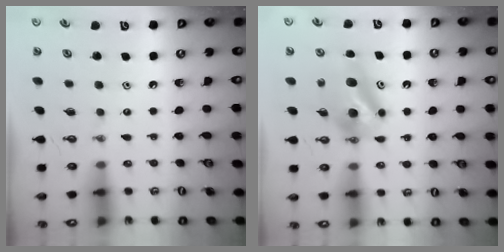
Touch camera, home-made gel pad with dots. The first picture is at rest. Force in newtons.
{"total": 8.3, "press": 5.9, "slide": 5.8}